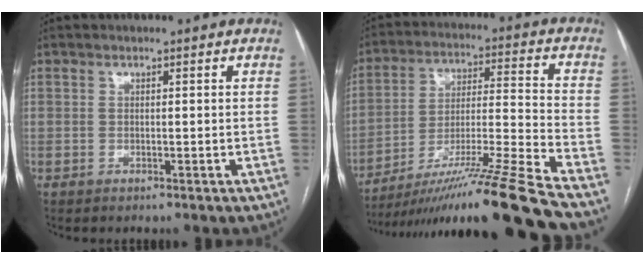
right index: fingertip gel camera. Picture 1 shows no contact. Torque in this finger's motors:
{"motor_torque": [1.50, -0.64, 0.70, 0.21]}